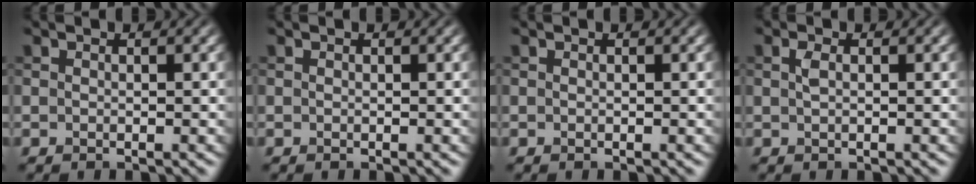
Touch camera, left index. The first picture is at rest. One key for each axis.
{"total": 0.0}
{"total": 0.0}
{"total": 0.8, "fx": 0.2, "fy": 0.3, "fz": 0.7, "tx": -0.018, "ty": 0.003, "tz": 0.004}